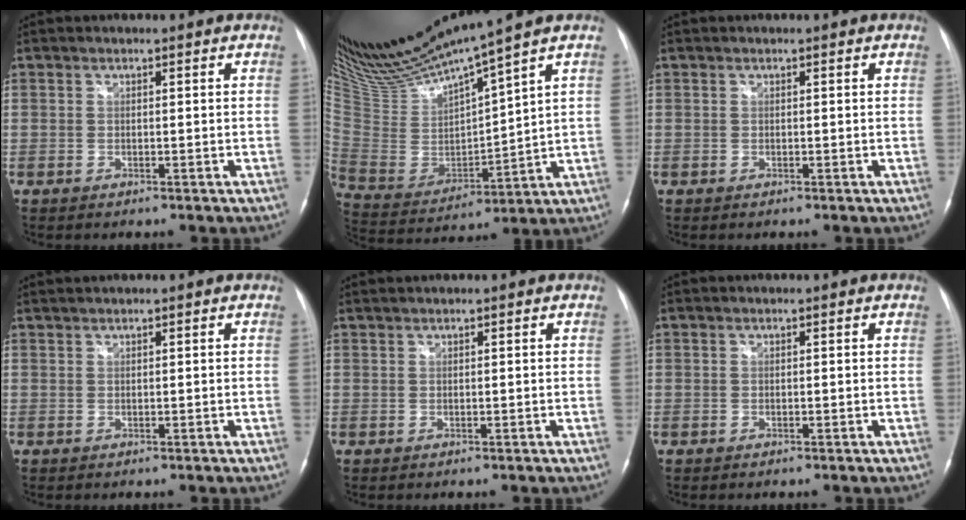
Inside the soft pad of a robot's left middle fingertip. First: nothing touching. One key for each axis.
{"total": 16.2, "fx": 14.1, "fy": -0.7, "fz": 7.9, "tx": -0.160, "ty": -0.016, "tz": 0.281}
{"total": 0.0}
{"total": 0.8, "fx": 0.8, "fy": -0.2, "fz": 0.3, "tx": -0.009, "ty": 0.009, "tz": 0.020}
{"total": 0.6, "fx": 0.6, "fy": -0.1, "fz": 0.2, "tx": -0.007, "ty": 0.010, "tz": 0.016}
{"total": 0.0}